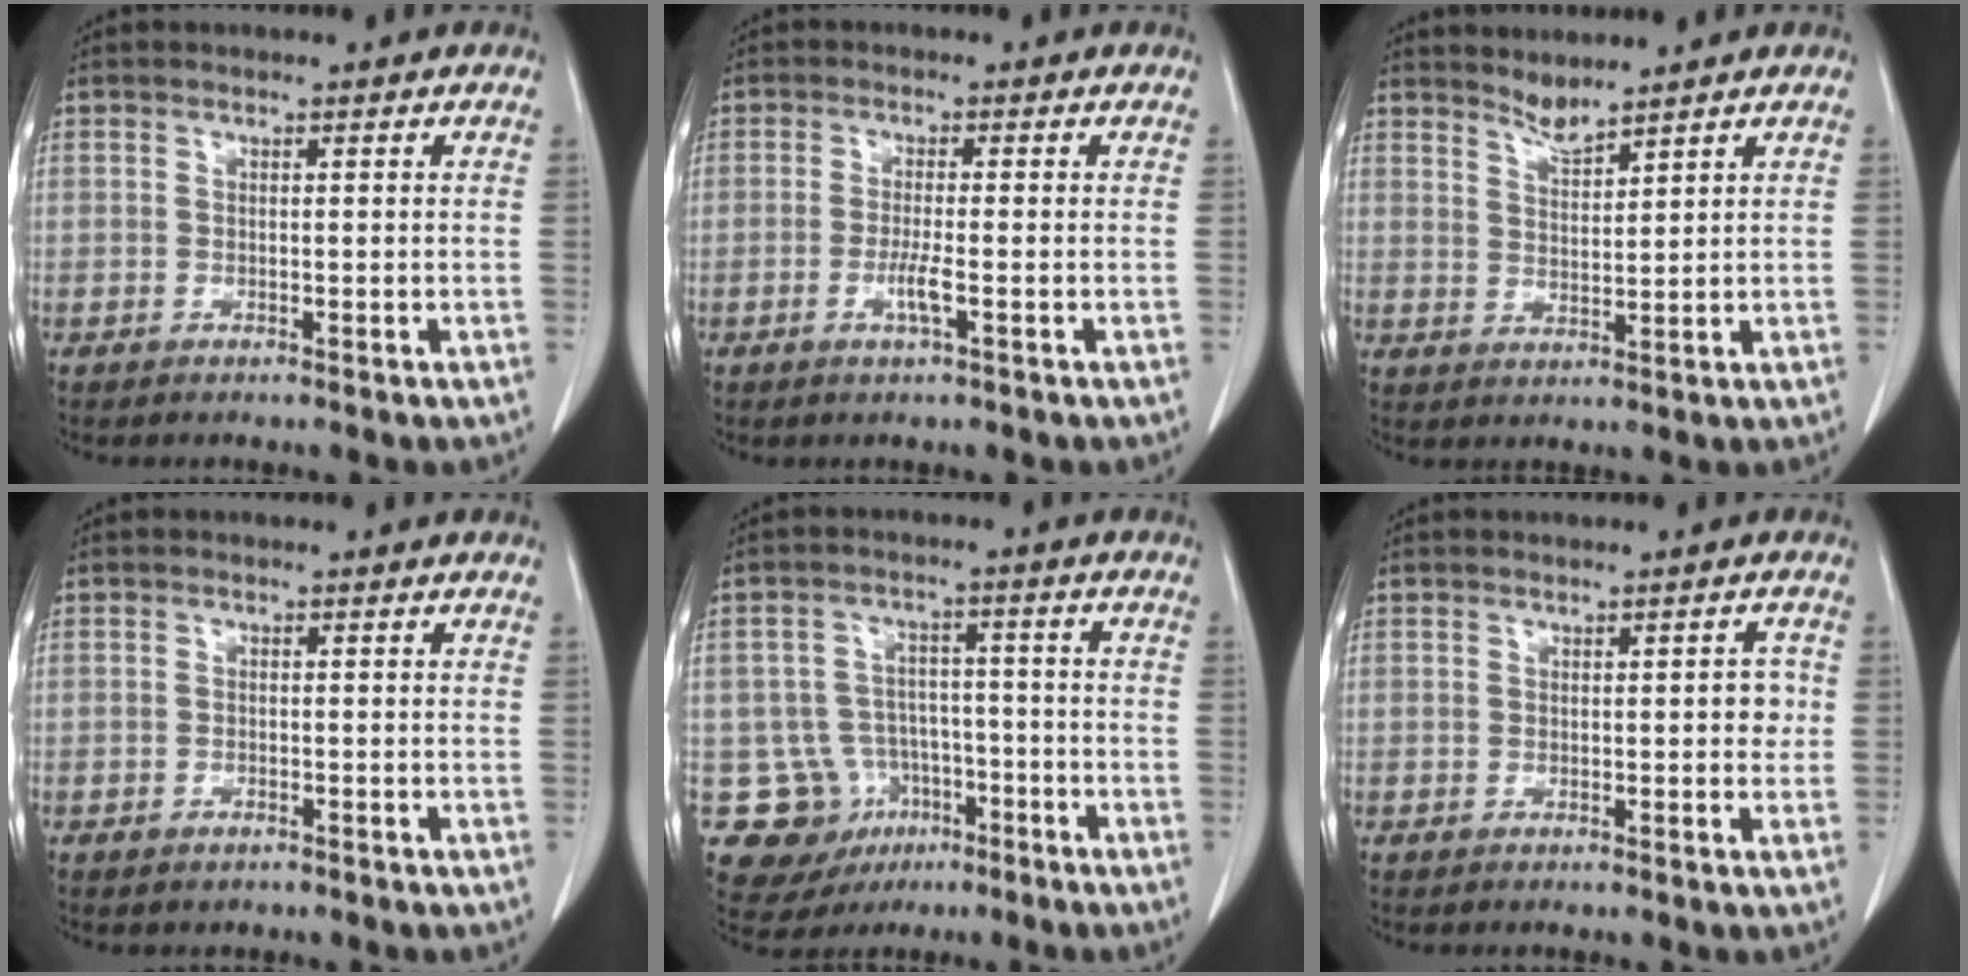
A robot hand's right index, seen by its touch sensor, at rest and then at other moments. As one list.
[{"total": 2.9, "force": [-0.9, 0.1, 2.7], "torque": [-0.052, -0.003, -0.018]}, {"total": 2.9, "force": [2.8, -0.4, 0.4], "torque": [-0.010, -0.008, 0.059]}, {"total": 0.9, "force": [-0.6, 0.6, 0.3], "torque": [-0.008, 0.001, -0.005]}, {"total": 11.3, "force": [-4.9, 9.8, 2.6], "torque": [-0.050, 0.033, -0.060]}, {"total": 2.1, "force": [0.1, 1.0, 1.9], "torque": [-0.017, 0.004, 0.001]}]